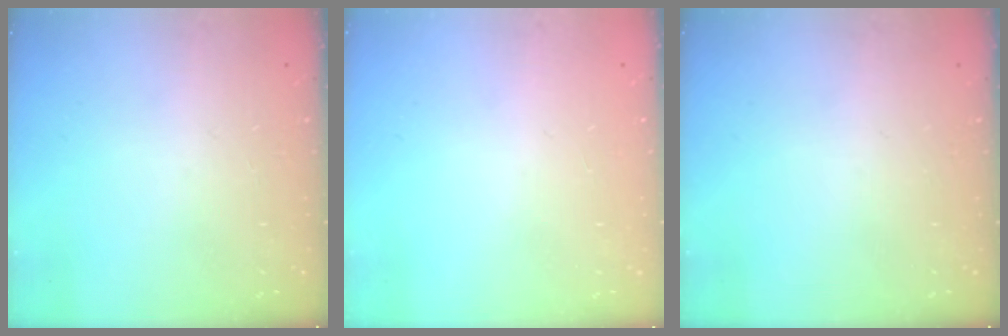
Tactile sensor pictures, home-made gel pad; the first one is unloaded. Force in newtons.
{"total": 0.9, "press": 0.9, "slide": 0.0}
{"total": 0.0}